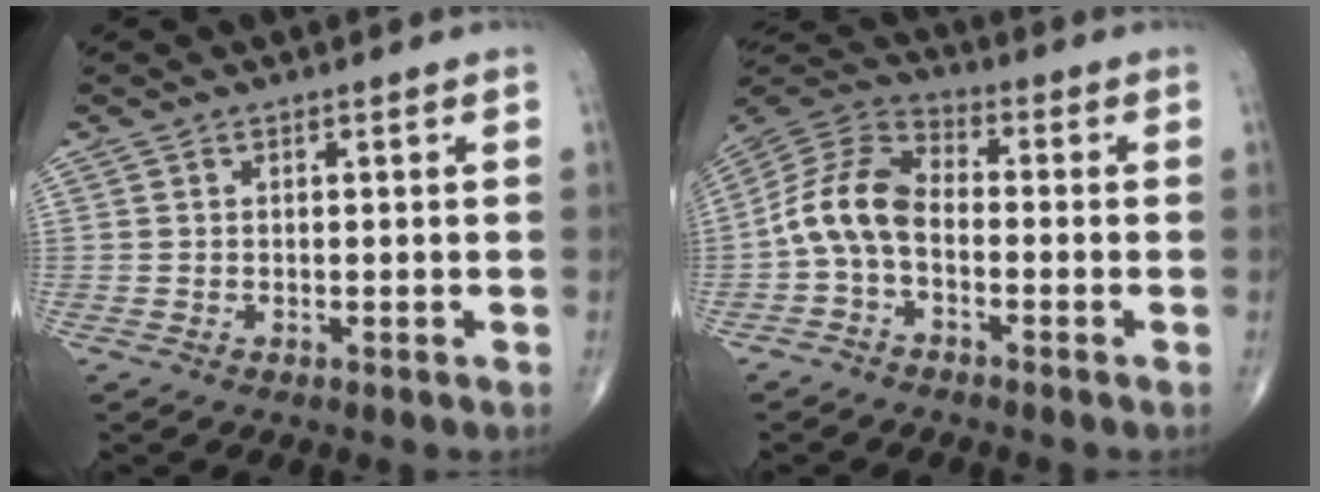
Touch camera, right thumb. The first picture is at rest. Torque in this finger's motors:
{"motor_torque": [1.83, 1.69, 0.71, -0.75, 0.12]}